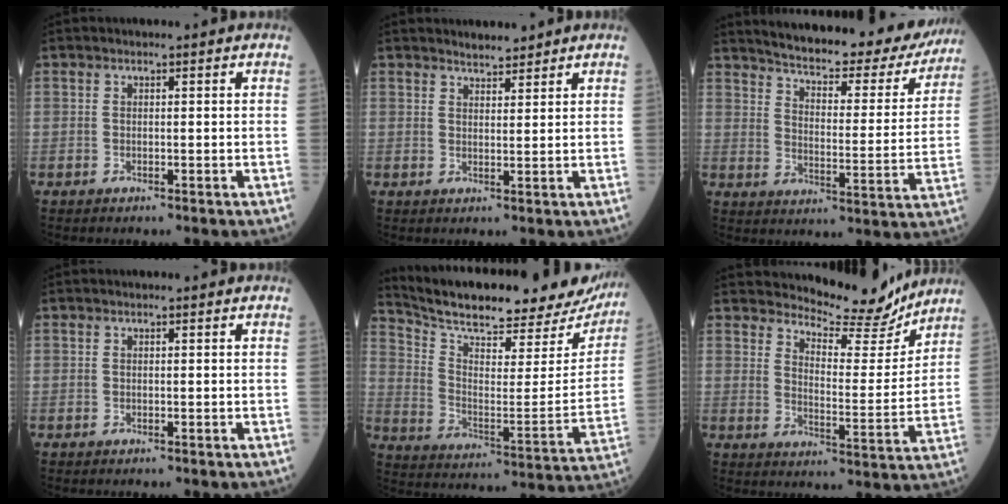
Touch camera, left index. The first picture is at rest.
{"total": 2.4, "force": [2.3, 0.5, 0.4], "torque": [-0.013, 0.002, 0.040]}
{"total": 24.5, "force": [21.9, 5.5, 9.5], "torque": [-0.132, -0.037, 0.271]}
{"total": 0.0}
{"total": 27.1, "force": [24.6, 6.0, 9.9], "torque": [-0.165, -0.057, 0.331]}
{"total": 11.0, "force": [10.7, 1.8, 2.0], "torque": [-0.032, -0.029, 0.151]}